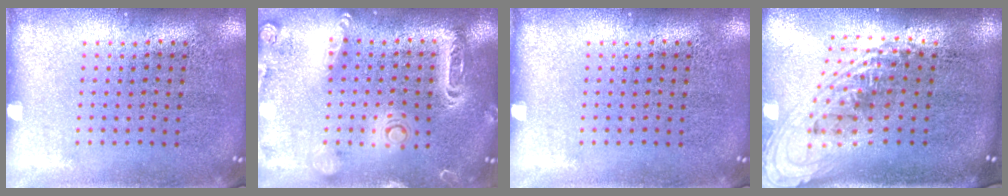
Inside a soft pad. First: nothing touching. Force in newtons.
{"total": 2.1, "press": 1.9, "slide": 0.9}
{"total": 0.0}
{"total": 2.2, "press": 1.6, "slide": 1.5}